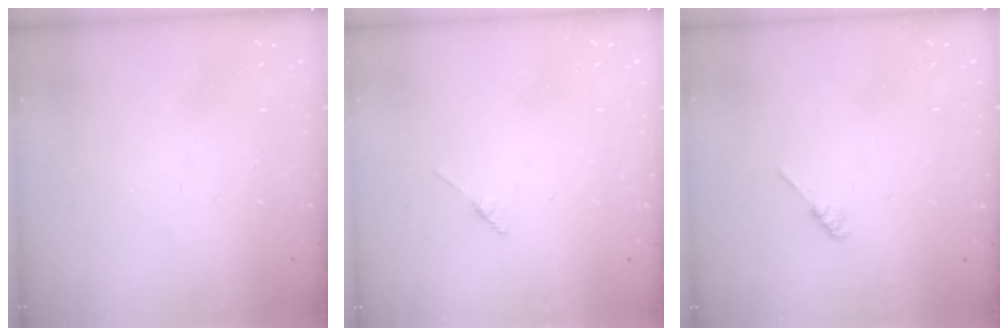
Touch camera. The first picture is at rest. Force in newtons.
{"total": 1.7, "press": 1.6, "slide": 0.2}
{"total": 1.2, "press": 1.1, "slide": 0.3}